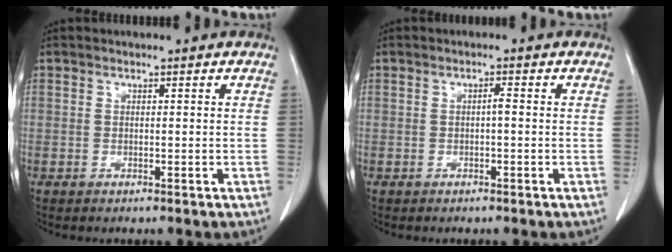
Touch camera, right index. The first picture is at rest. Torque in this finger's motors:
{"motor_torque": [0.22, -0.17, 0.09, 0.04]}